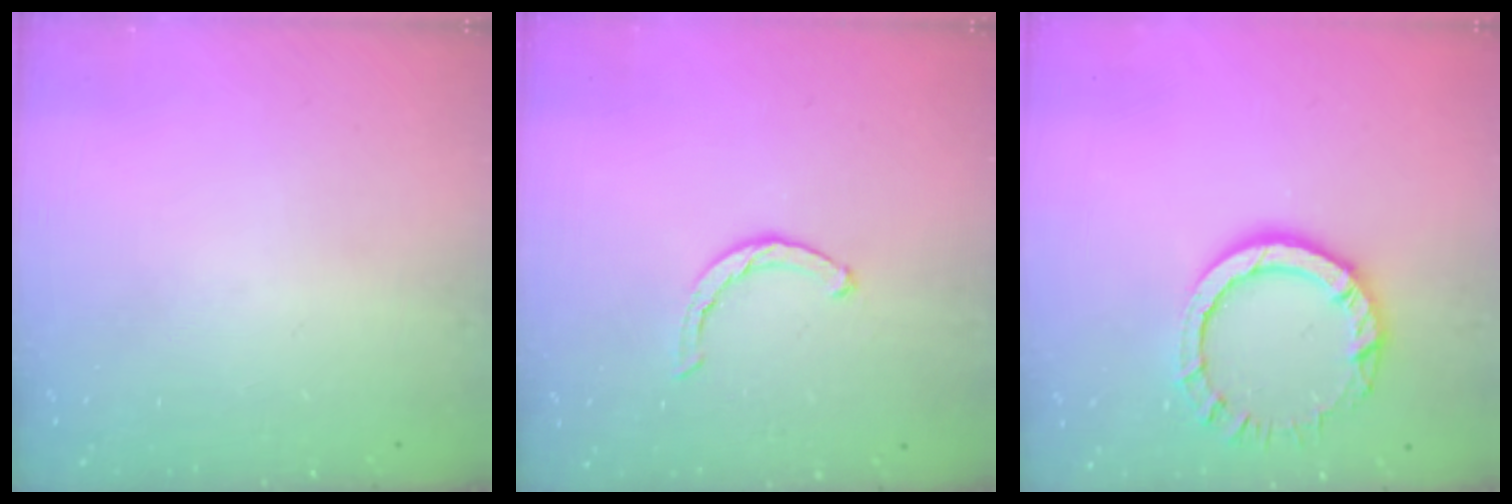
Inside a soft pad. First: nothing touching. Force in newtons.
{"total": 2.1, "press": 2.1, "slide": 0.3}
{"total": 8.7, "press": 8.6, "slide": 0.7}